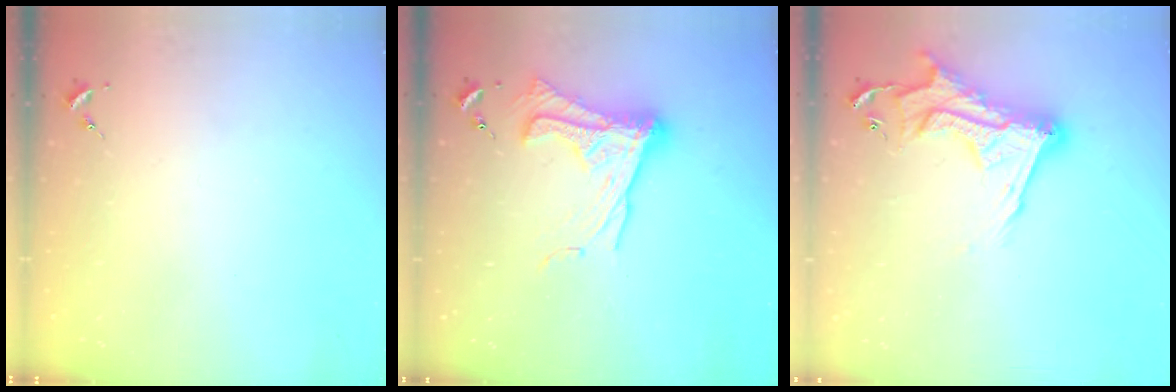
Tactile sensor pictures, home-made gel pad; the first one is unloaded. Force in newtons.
{"total": 15.8, "press": 15.7, "slide": 1.3}
{"total": 16.1, "press": 16.1, "slide": 1.3}